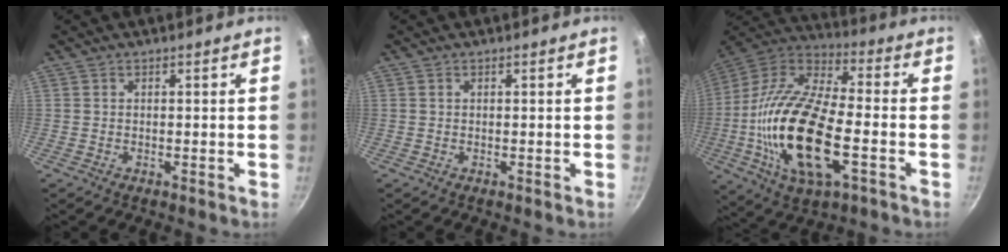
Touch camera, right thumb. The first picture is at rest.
{"total": 0.0}
{"total": 25.2, "force": [-5.5, 10.7, 22.1], "torque": [-0.459, 0.011, -0.096]}